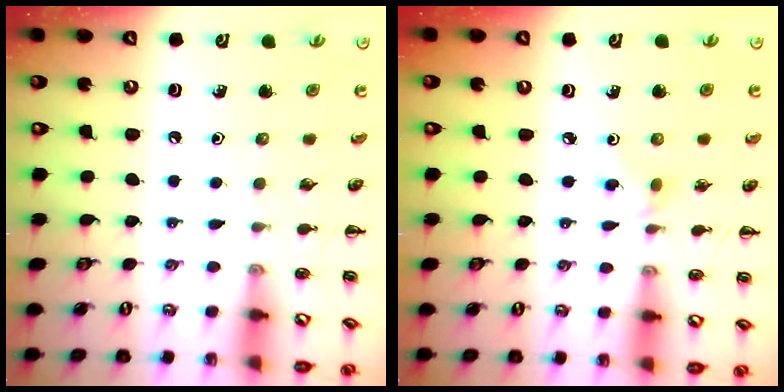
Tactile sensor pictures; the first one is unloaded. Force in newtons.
{"total": 2.6, "press": 2.4, "slide": 1.0}